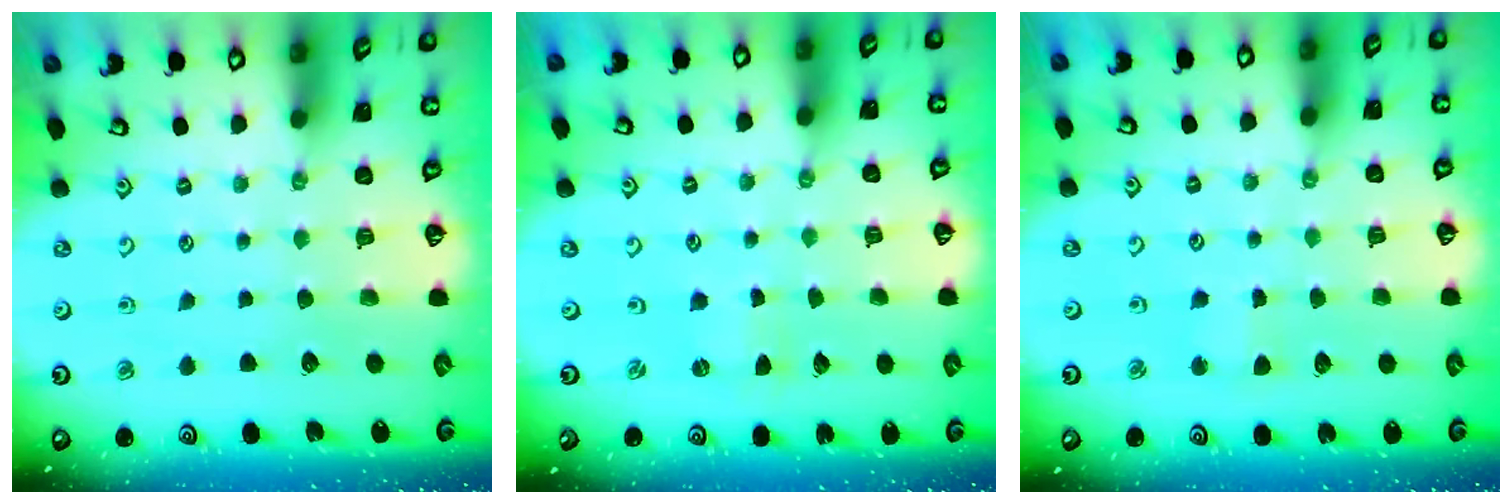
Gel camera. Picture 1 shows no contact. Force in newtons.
{"total": 0.0}
{"total": 2.6, "press": 2.6, "slide": 0.3}